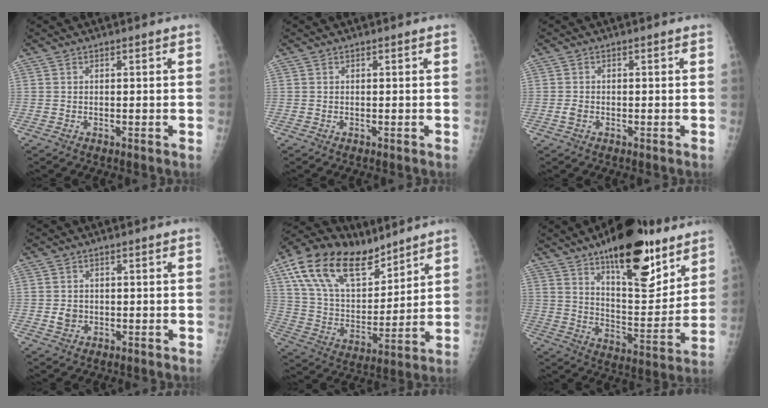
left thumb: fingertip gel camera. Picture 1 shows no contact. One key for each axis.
{"total": 0.0}
{"total": 1.5, "fx": -0.5, "fy": 1.1, "fz": 0.9, "tx": -0.016, "ty": 0.001, "tz": -0.010}
{"total": 2.5, "fx": -0.3, "fy": 2.2, "fz": 1.1, "tx": -0.007, "ty": 0.003, "tz": -0.002}
{"total": 21.4, "fx": 14.0, "fy": 10.7, "fz": 12.2, "tx": -0.187, "ty": -0.037, "tz": 0.260}
{"total": 22.0, "fx": 14.1, "fy": 8.4, "fz": 14.7, "tx": -0.165, "ty": -0.077, "tz": 0.218}